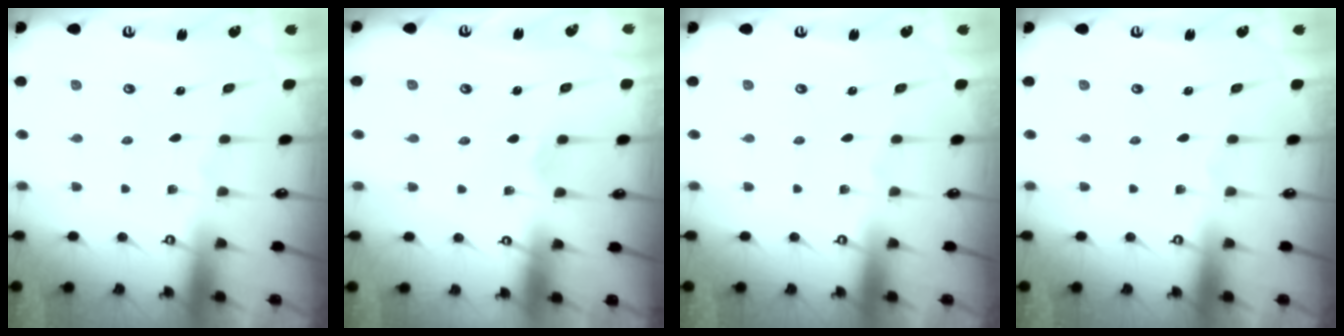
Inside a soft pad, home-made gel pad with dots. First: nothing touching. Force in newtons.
{"total": 2.4, "press": 2.4, "slide": 0.2}
{"total": 0.0}
{"total": 0.0}